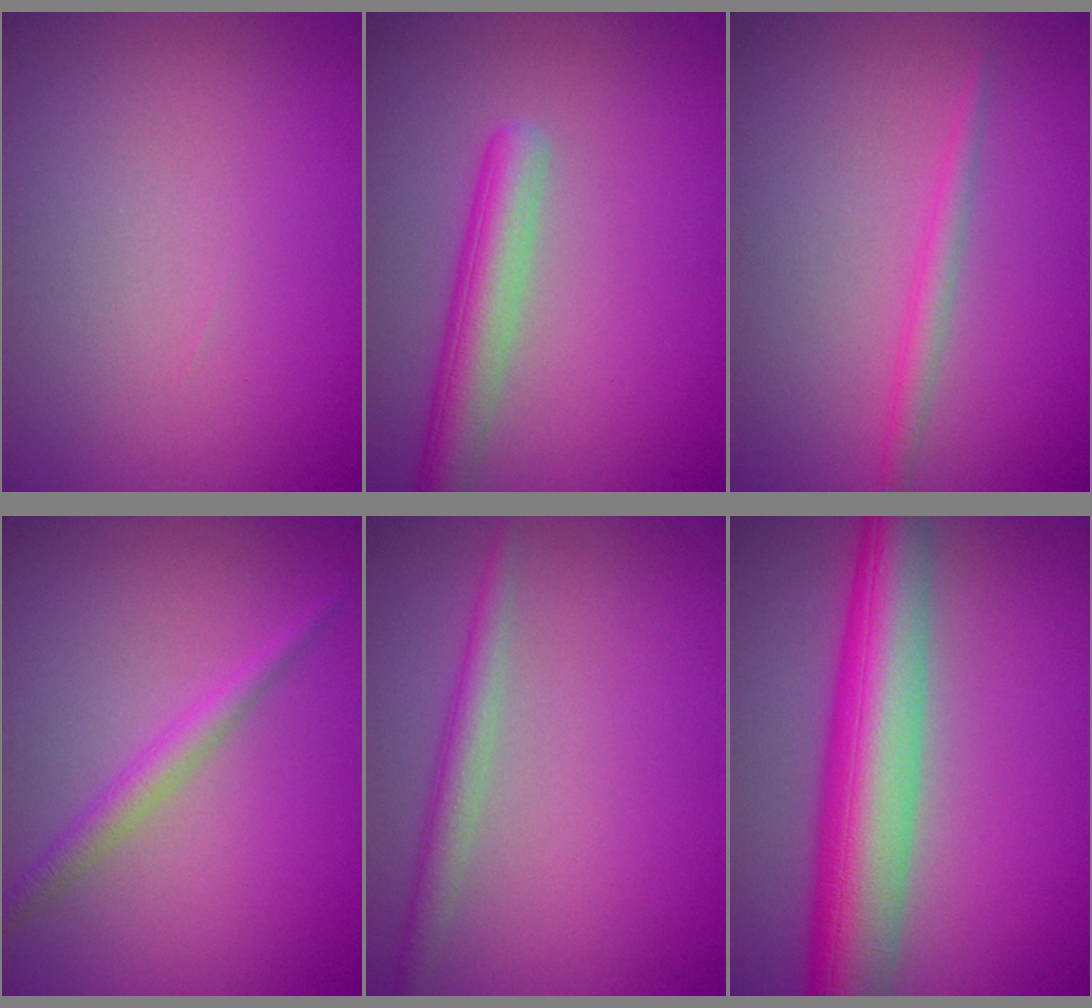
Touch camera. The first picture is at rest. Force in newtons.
{"total": 4.0, "press": 4.0, "slide": 0.2}
{"total": 1.6, "press": 1.6, "slide": 0.0}
{"total": 2.0, "press": 2.0, "slide": 0.1}
{"total": 2.4, "press": 2.4, "slide": 0.0}
{"total": 9.8, "press": 9.8, "slide": 0.0}